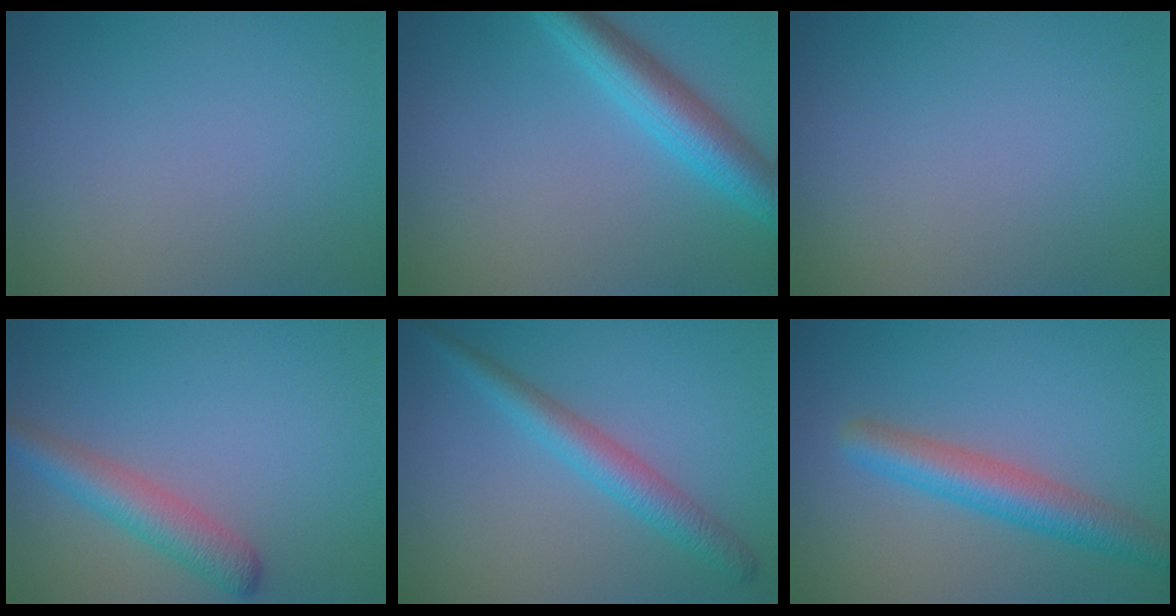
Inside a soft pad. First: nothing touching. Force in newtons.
{"total": 4.7, "press": 4.7, "slide": 0.1}
{"total": 0.0}
{"total": 3.7, "press": 3.7, "slide": 0.2}
{"total": 3.2, "press": 3.2, "slide": 0.1}
{"total": 4.5, "press": 4.5, "slide": 0.2}